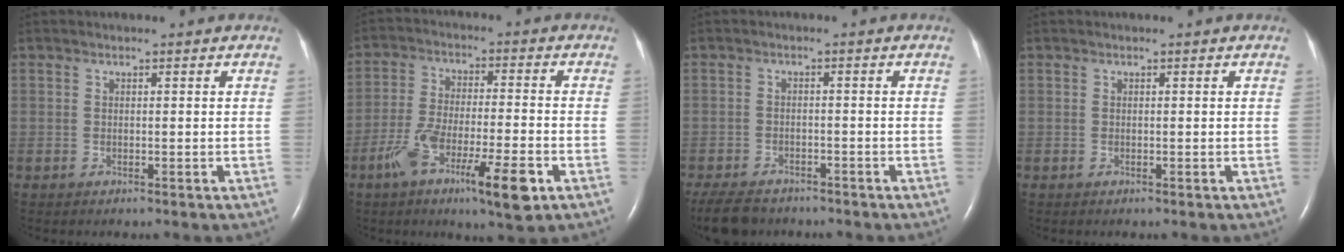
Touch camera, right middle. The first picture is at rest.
{"total": 12.2, "force": [-6.1, 1.7, 10.5], "torque": [-0.191, -0.015, -0.102]}
{"total": 7.9, "force": [-6.6, 3.4, 2.9], "torque": [-0.060, -0.013, -0.102]}
{"total": 0.0}